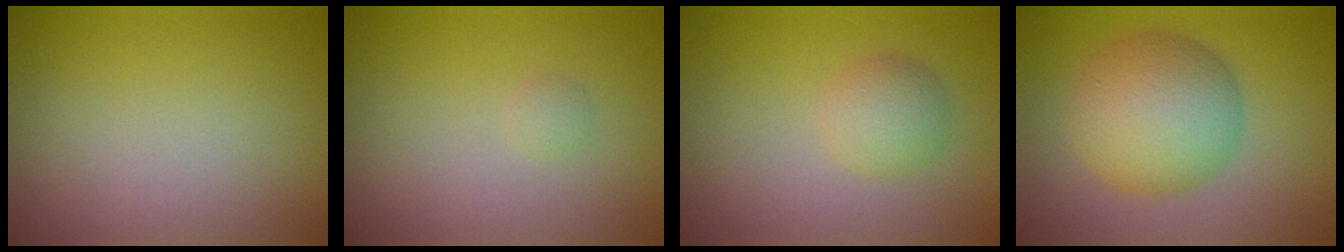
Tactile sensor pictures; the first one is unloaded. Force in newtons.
{"total": 0.6, "press": 0.6, "slide": 0.1}
{"total": 2.4, "press": 2.4, "slide": 0.1}
{"total": 7.4, "press": 7.4, "slide": 0.0}